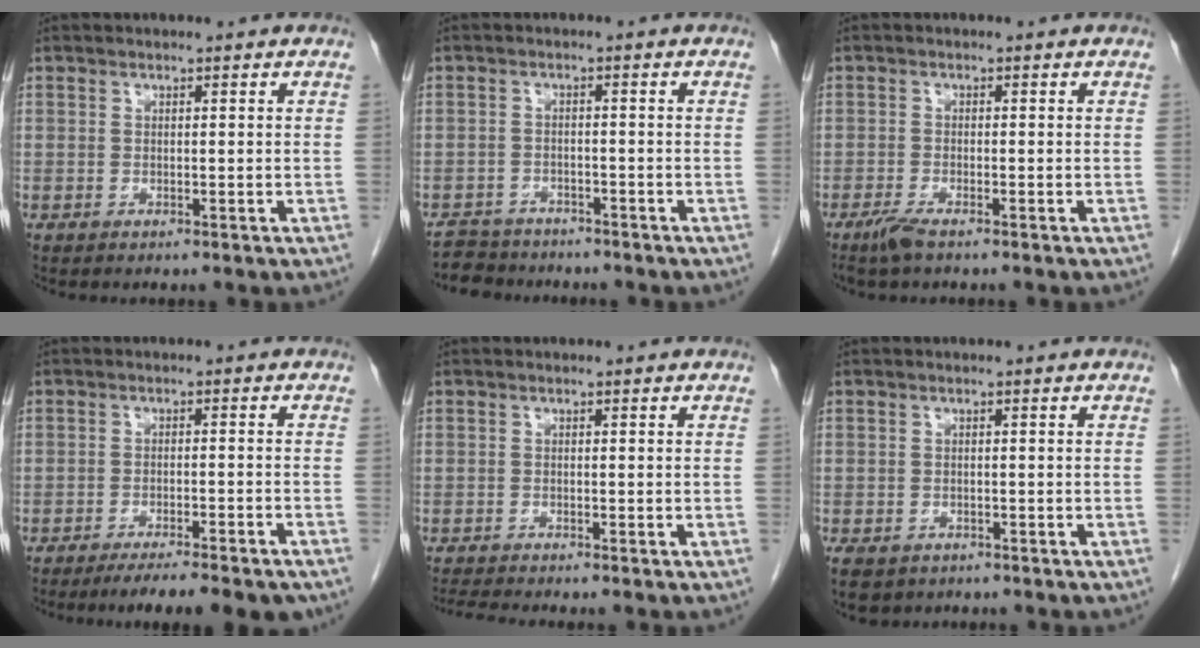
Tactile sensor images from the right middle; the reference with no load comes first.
{"total": 4.9, "force": [-4.6, 1.9, -0.2], "torque": [0.006, -0.006, -0.075]}
{"total": 2.4, "force": [-1.8, 0.2, 1.6], "torque": [-0.039, -0.005, -0.038]}
{"total": 10.5, "force": [-8.9, 0.9, 5.6], "torque": [-0.066, -0.012, -0.123]}
{"total": 2.8, "force": [-2.6, -0.8, 0.8], "torque": [-0.023, -0.016, -0.048]}
{"total": 6.0, "force": [-4.0, 3.9, 2.3], "torque": [-0.045, -0.006, -0.054]}